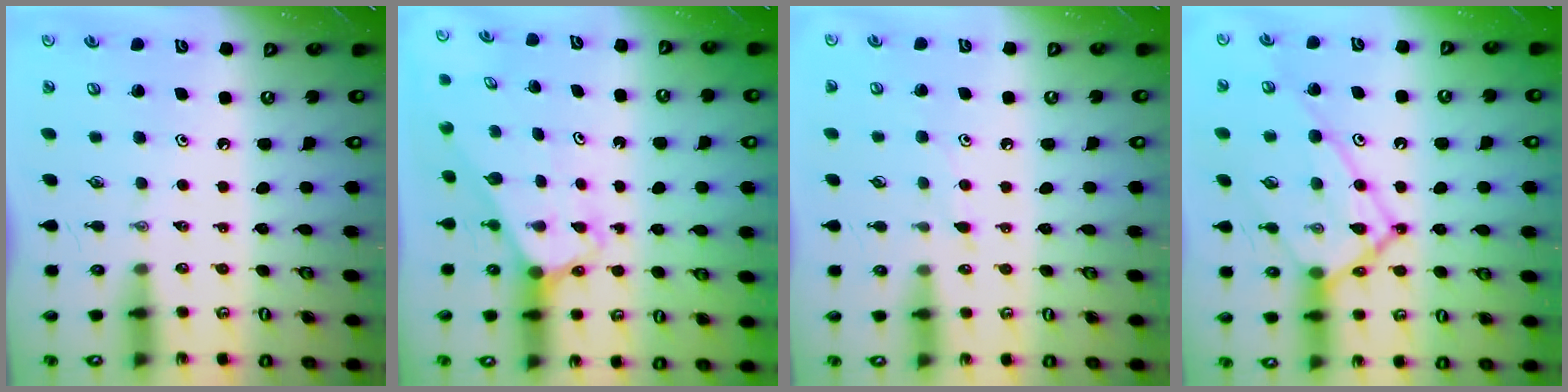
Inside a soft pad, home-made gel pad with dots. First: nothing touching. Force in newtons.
{"total": 2.6, "press": 2.6, "slide": 0.2}
{"total": 5.7, "press": 5.6, "slide": 0.6}
{"total": 15.7, "press": 15.6, "slide": 1.6}